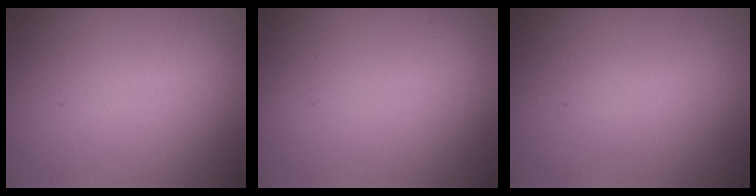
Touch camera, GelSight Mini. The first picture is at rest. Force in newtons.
{"total": 0.0}
{"total": 0.7, "press": 0.7, "slide": 0.1}